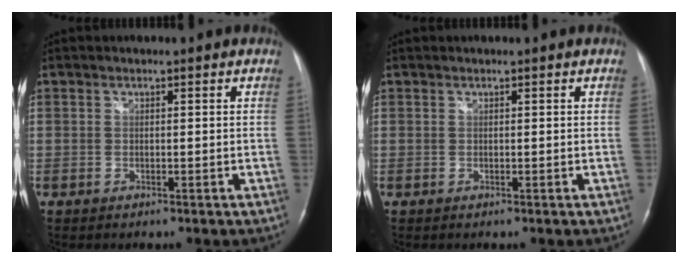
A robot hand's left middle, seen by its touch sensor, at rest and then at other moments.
{"total": 0.0}